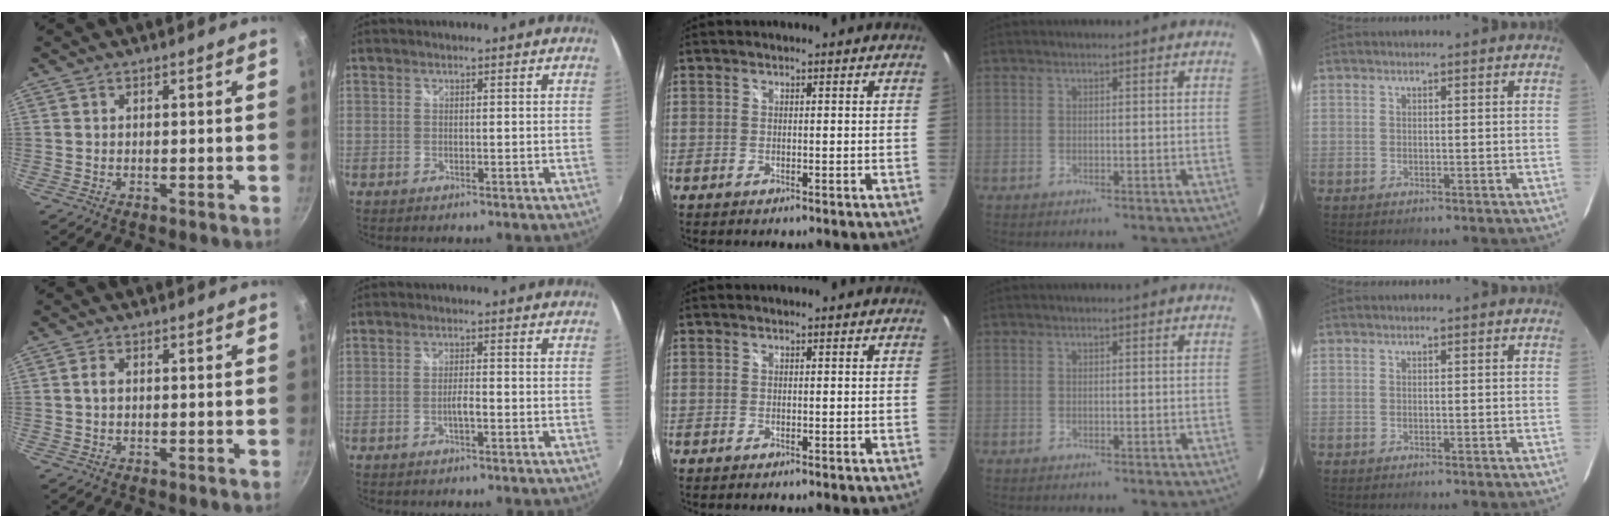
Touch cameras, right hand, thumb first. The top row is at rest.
{"thumb": {"total": 1.6, "force": [0.2, 1.0, 1.3], "torque": [-0.023, 0.005, 0.002]}, "index": {"total": 2.0, "force": [-0.9, 0.3, 1.8], "torque": [-0.034, 0.000, -0.017]}}